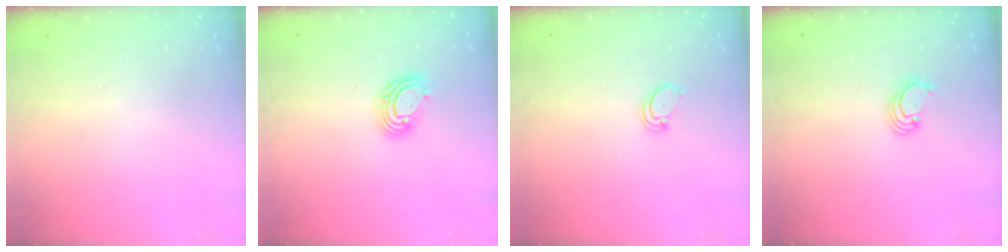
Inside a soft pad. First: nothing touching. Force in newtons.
{"total": 8.0, "press": 7.8, "slide": 1.5}
{"total": 1.5, "press": 1.5, "slide": 0.2}
{"total": 2.6, "press": 2.6, "slide": 0.3}